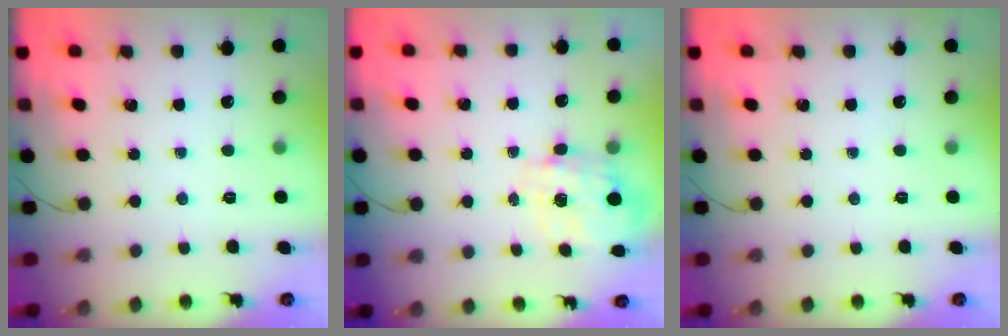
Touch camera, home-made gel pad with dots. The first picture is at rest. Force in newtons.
{"total": 3.6, "press": 3.5, "slide": 1.0}
{"total": 0.0}